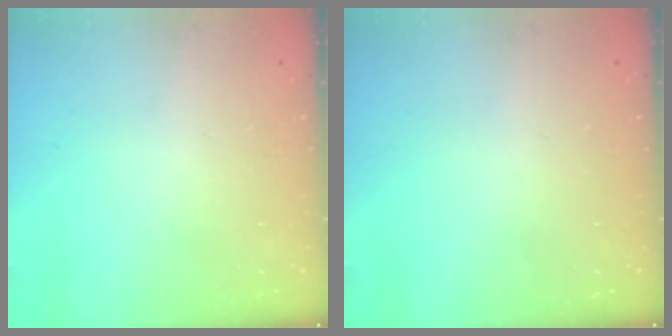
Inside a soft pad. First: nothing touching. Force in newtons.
{"total": 0.0}